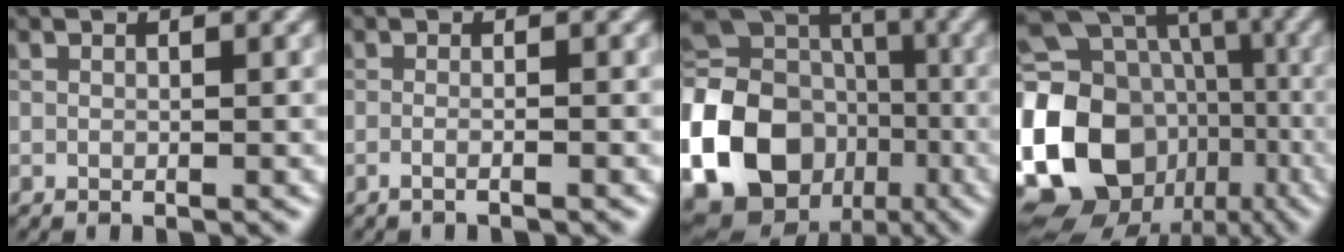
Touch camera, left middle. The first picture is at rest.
{"total": 1.4, "force": [-0.4, 0.5, 1.3], "torque": [-0.016, -0.005, -0.019]}
{"total": 23.4, "force": [-7.2, 19.8, 10.1], "torque": [-0.248, -0.038, -0.160]}
{"total": 19.8, "force": [-3.9, 16.7, 9.8], "torque": [-0.232, -0.010, -0.073]}